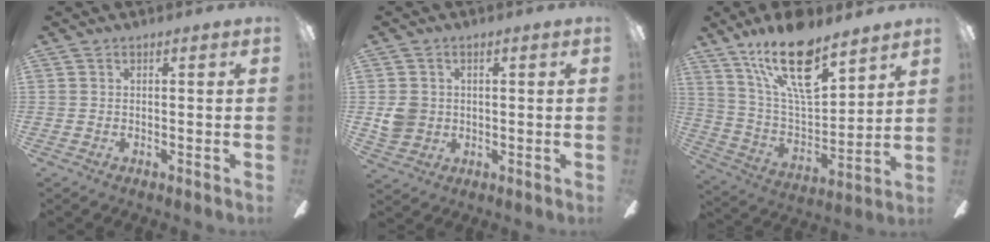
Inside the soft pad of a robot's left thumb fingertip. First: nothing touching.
{"total": 6.0, "force": [1.1, 5.6, 1.9], "torque": [-0.023, 0.009, 0.026]}
{"total": 21.2, "force": [13.9, 8.2, 13.7], "torque": [-0.247, -0.076, 0.239]}